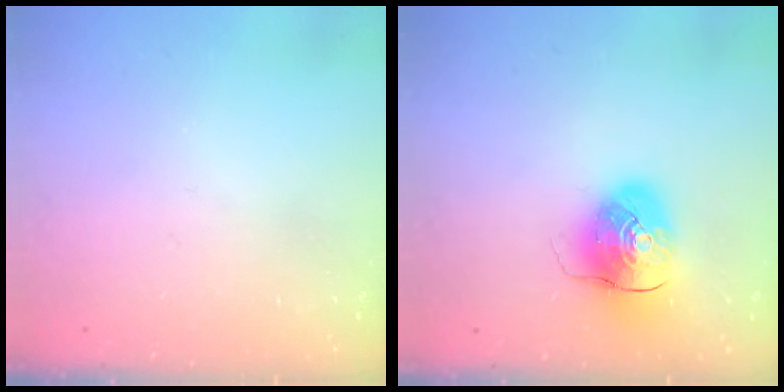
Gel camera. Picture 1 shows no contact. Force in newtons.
{"total": 10.6, "press": 10.5, "slide": 1.8}